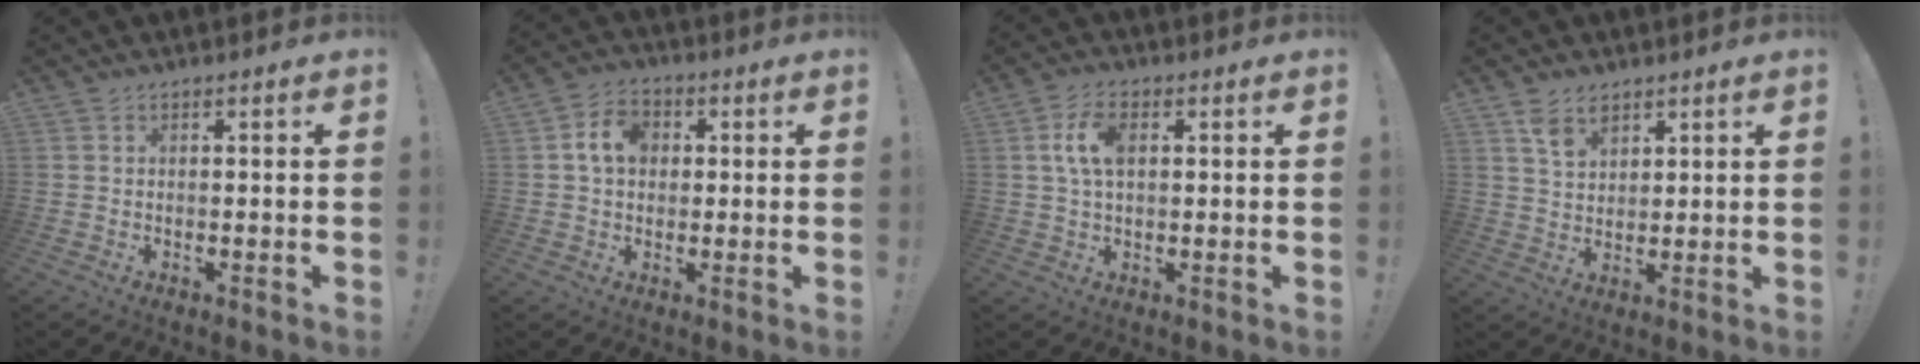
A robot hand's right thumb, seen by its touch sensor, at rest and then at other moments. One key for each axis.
{"total": 8.3, "fx": 1.6, "fy": 6.4, "fz": 5.1, "tx": -0.088, "ty": 0.017, "tz": 0.032}
{"total": 7.7, "fx": 1.7, "fy": 4.3, "fz": 6.1, "tx": -0.124, "ty": 0.008, "tz": 0.031}
{"total": 6.1, "fx": 4.1, "fy": 3.7, "fz": 2.7, "tx": -0.041, "ty": -0.019, "tz": 0.076}